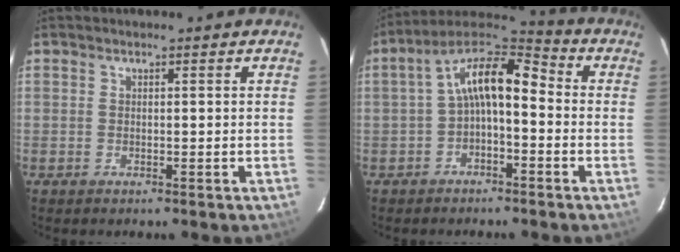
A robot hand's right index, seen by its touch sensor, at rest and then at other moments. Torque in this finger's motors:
{"motor_torque": [1.46, 0.16, 0.75, 0.18]}